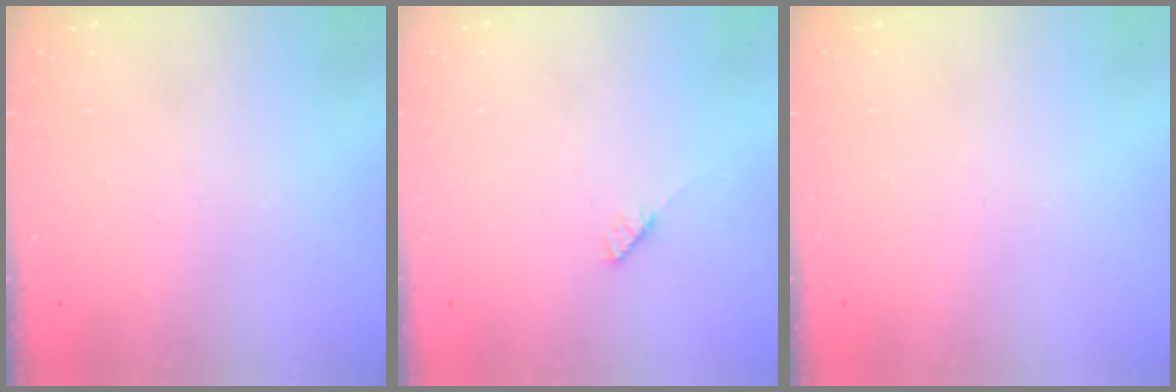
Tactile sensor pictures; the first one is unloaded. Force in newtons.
{"total": 3.0, "press": 3.0, "slide": 0.2}
{"total": 0.0}